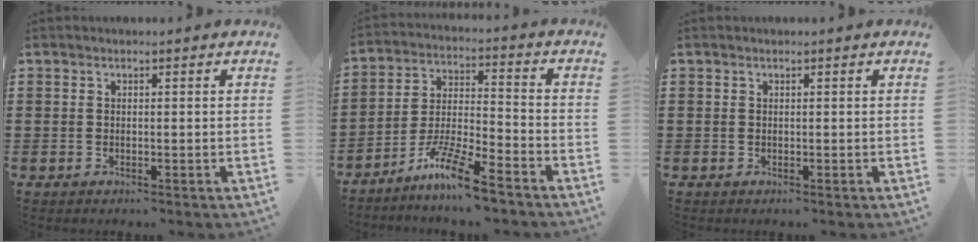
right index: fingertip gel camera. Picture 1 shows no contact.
{"total": 9.9, "force": [-8.0, 0.8, 5.7], "torque": [-0.119, 0.008, -0.157]}
{"total": 0.0}